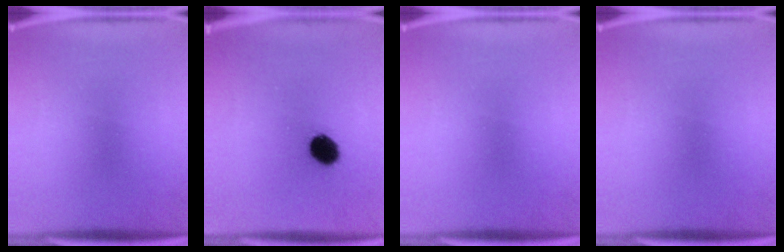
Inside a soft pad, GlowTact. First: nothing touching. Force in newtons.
{"total": 7.6}
{"total": 0.0}
{"total": 0.0}